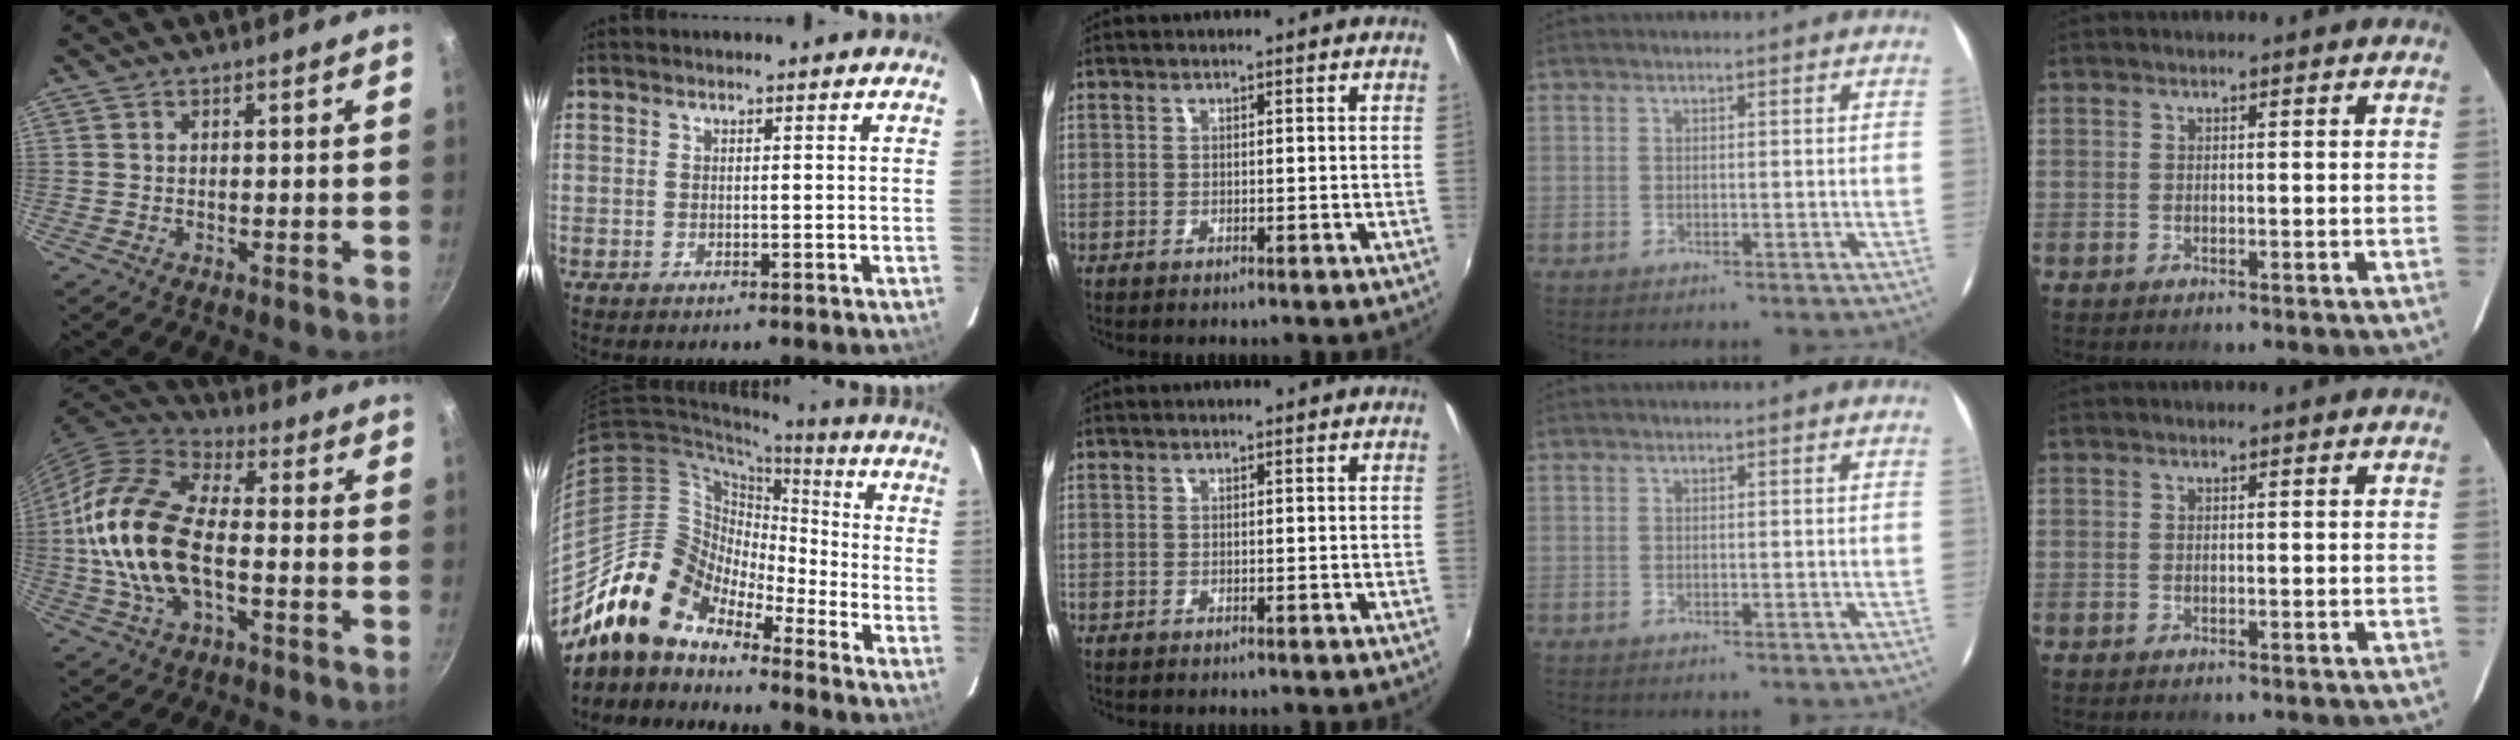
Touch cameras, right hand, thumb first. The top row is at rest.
{"thumb": {"total": 19.3, "force": [-2.0, 10.2, 16.2], "torque": [-0.311, 0.032, -0.051]}, "index": {"total": 14.5, "force": [-12.0, 6.5, 4.9], "torque": [-0.092, 0.021, -0.238]}}